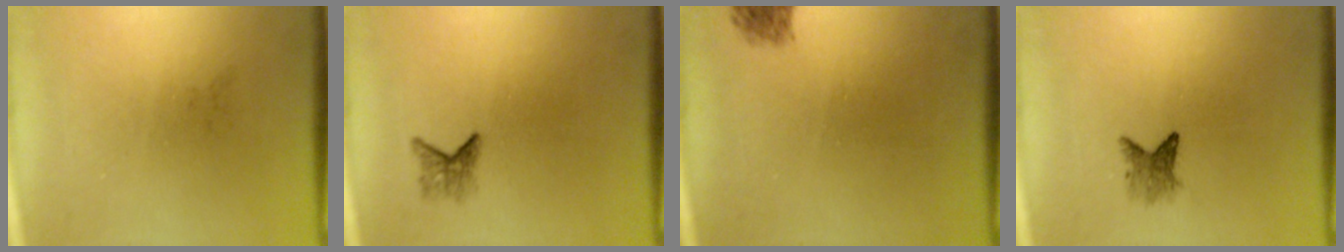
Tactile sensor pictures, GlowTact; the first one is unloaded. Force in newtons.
{"total": 1.6}
{"total": 1.8}
{"total": 2.2}